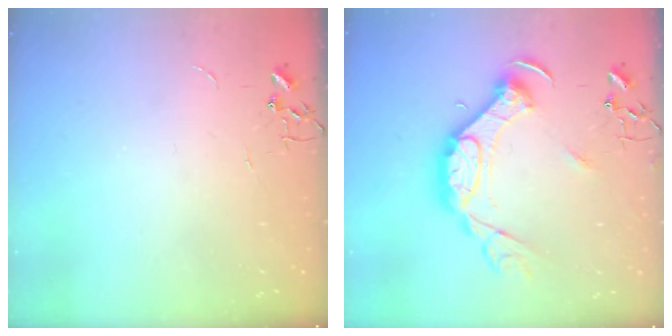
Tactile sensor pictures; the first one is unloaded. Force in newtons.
{"total": 17.5, "press": 17.4, "slide": 1.1}